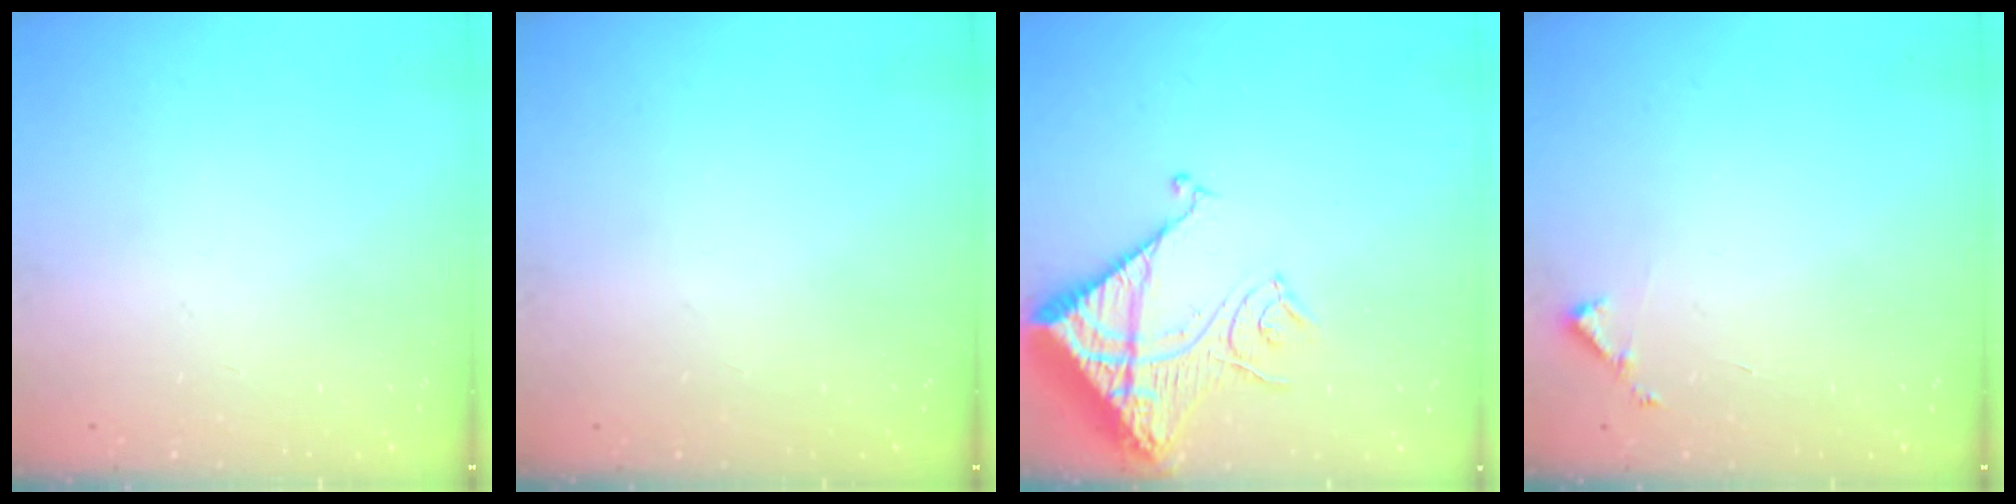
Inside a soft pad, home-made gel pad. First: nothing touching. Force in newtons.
{"total": 0.0}
{"total": 15.6, "press": 15.4, "slide": 1.8}
{"total": 3.6, "press": 3.6, "slide": 0.3}